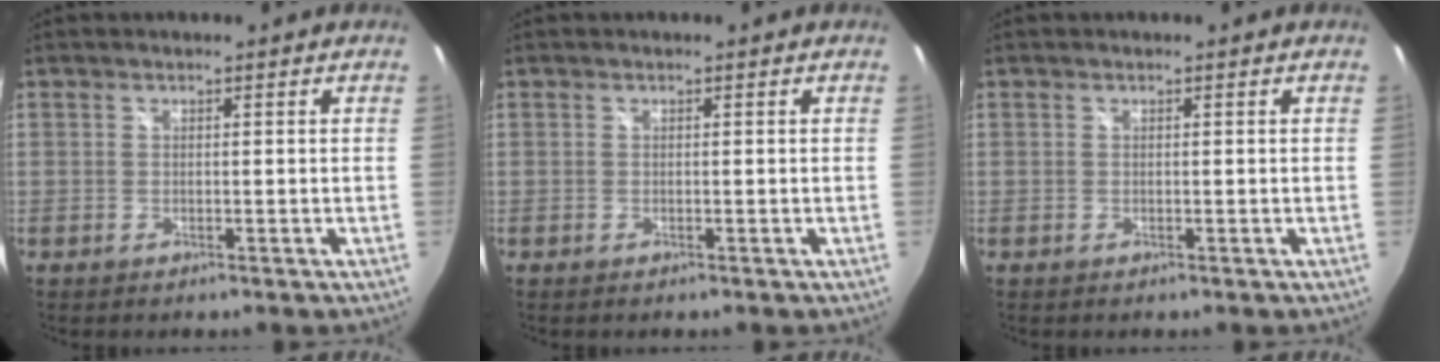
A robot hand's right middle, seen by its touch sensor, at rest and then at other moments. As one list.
[{"total": 0.0}, {"total": 0.0}]